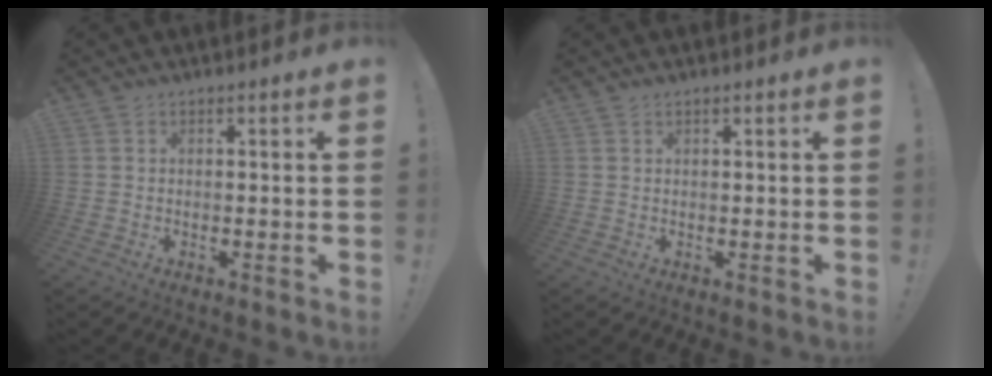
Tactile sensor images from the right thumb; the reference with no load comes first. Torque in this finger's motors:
{"motor_torque": [-0.09, -0.18, -0.05, 0.17, 0.01]}